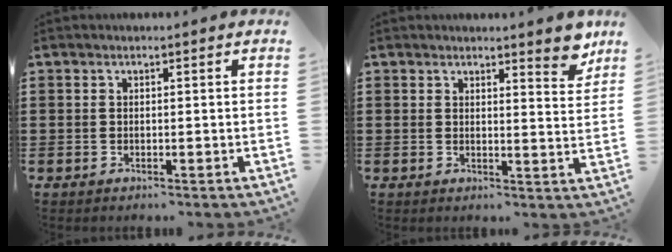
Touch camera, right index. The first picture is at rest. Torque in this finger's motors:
{"motor_torque": [-0.02, 0.15, 0.14, -0.01]}